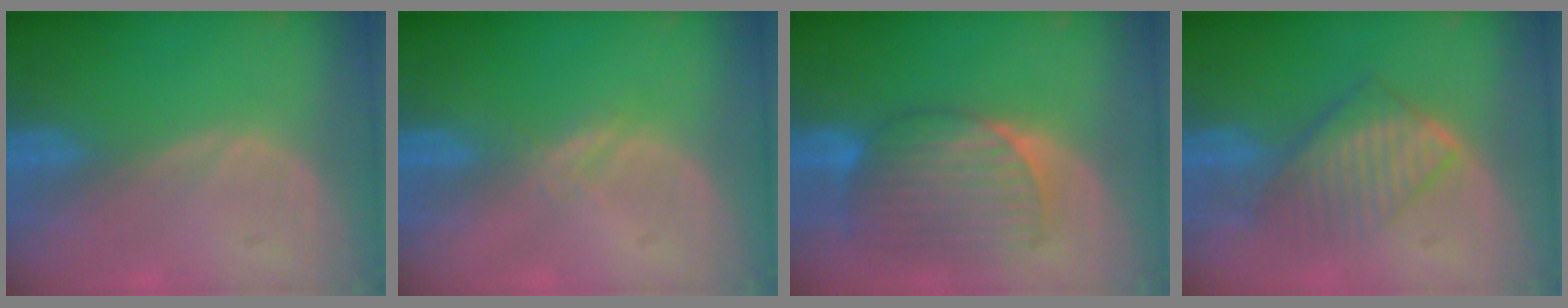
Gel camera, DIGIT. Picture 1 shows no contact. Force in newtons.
{"total": 1.3, "press": 1.3, "slide": 0.1}
{"total": 8.3, "press": 8.1, "slide": 1.9}
{"total": 6.6, "press": 6.3, "slide": 1.9}